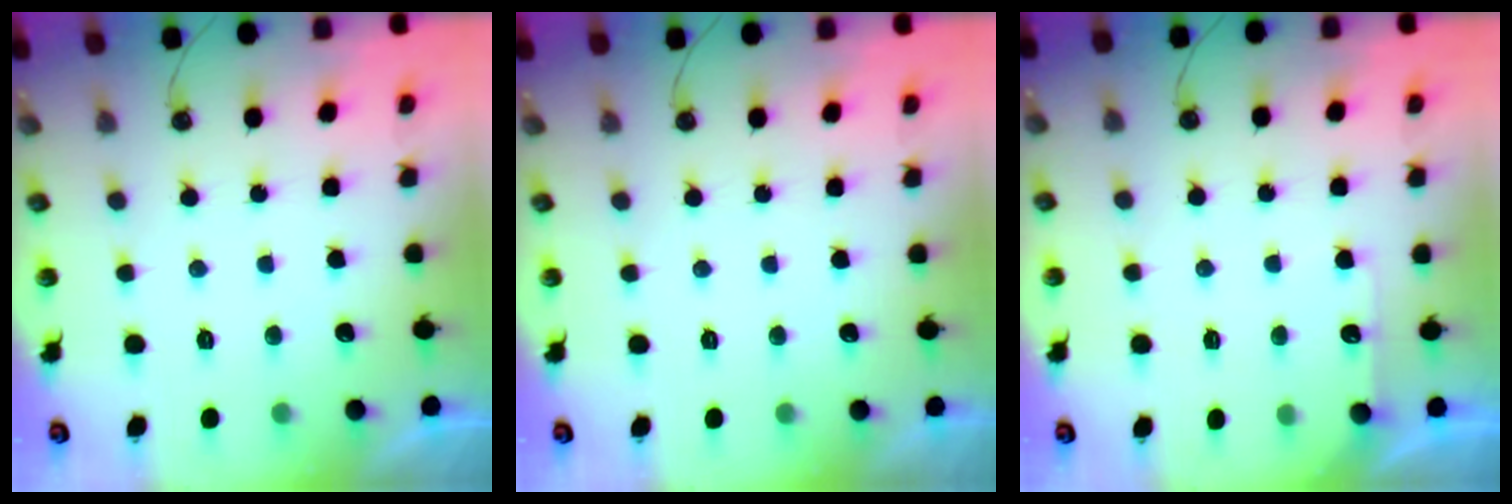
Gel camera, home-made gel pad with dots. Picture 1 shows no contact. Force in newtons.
{"total": 0.0}
{"total": 4.6, "press": 4.5, "slide": 0.6}